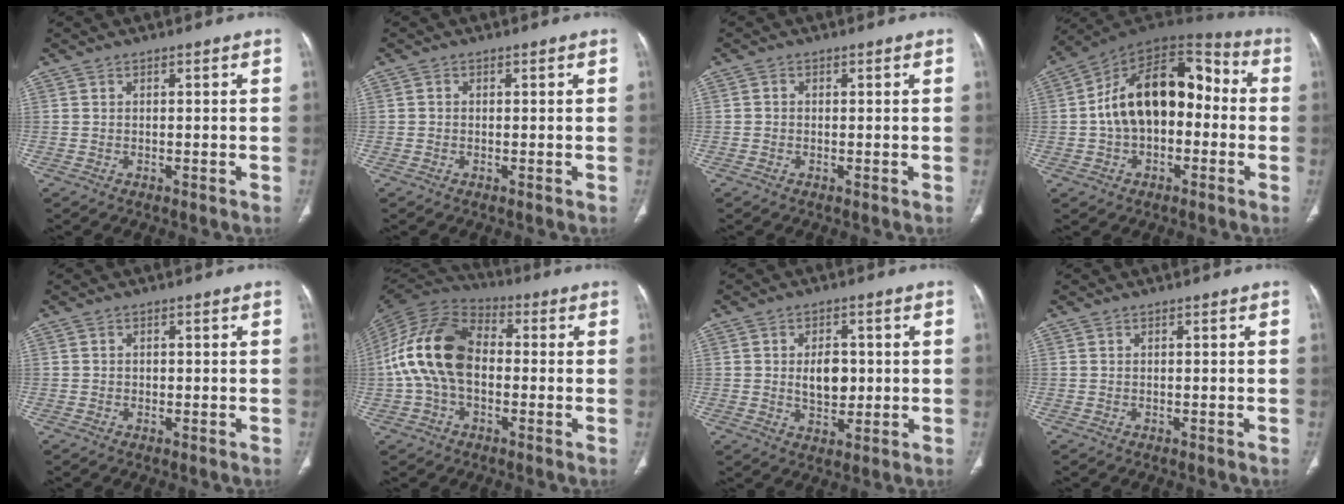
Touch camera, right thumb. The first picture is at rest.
{"total": 0.6, "force": [-0.1, 0.6, 0.2], "torque": [-0.001, 0.002, -0.002]}
{"total": 0.8, "force": [-0.1, 0.8, 0.3], "torque": [-0.001, 0.002, -0.003]}
{"total": 18.5, "force": [-0.6, 11.6, 14.4], "torque": [-0.205, 0.054, -0.021]}
{"total": 0.6, "force": [-0.1, 0.5, 0.2], "torque": [-0.001, 0.002, -0.002]}
{"total": 16.0, "force": [-0.6, 10.3, 12.2], "torque": [-0.238, 0.036, -0.021]}
{"total": 6.5, "force": [0.3, 4.3, 4.9], "torque": [-0.058, -0.003, 0.011]}
{"total": 0.0}